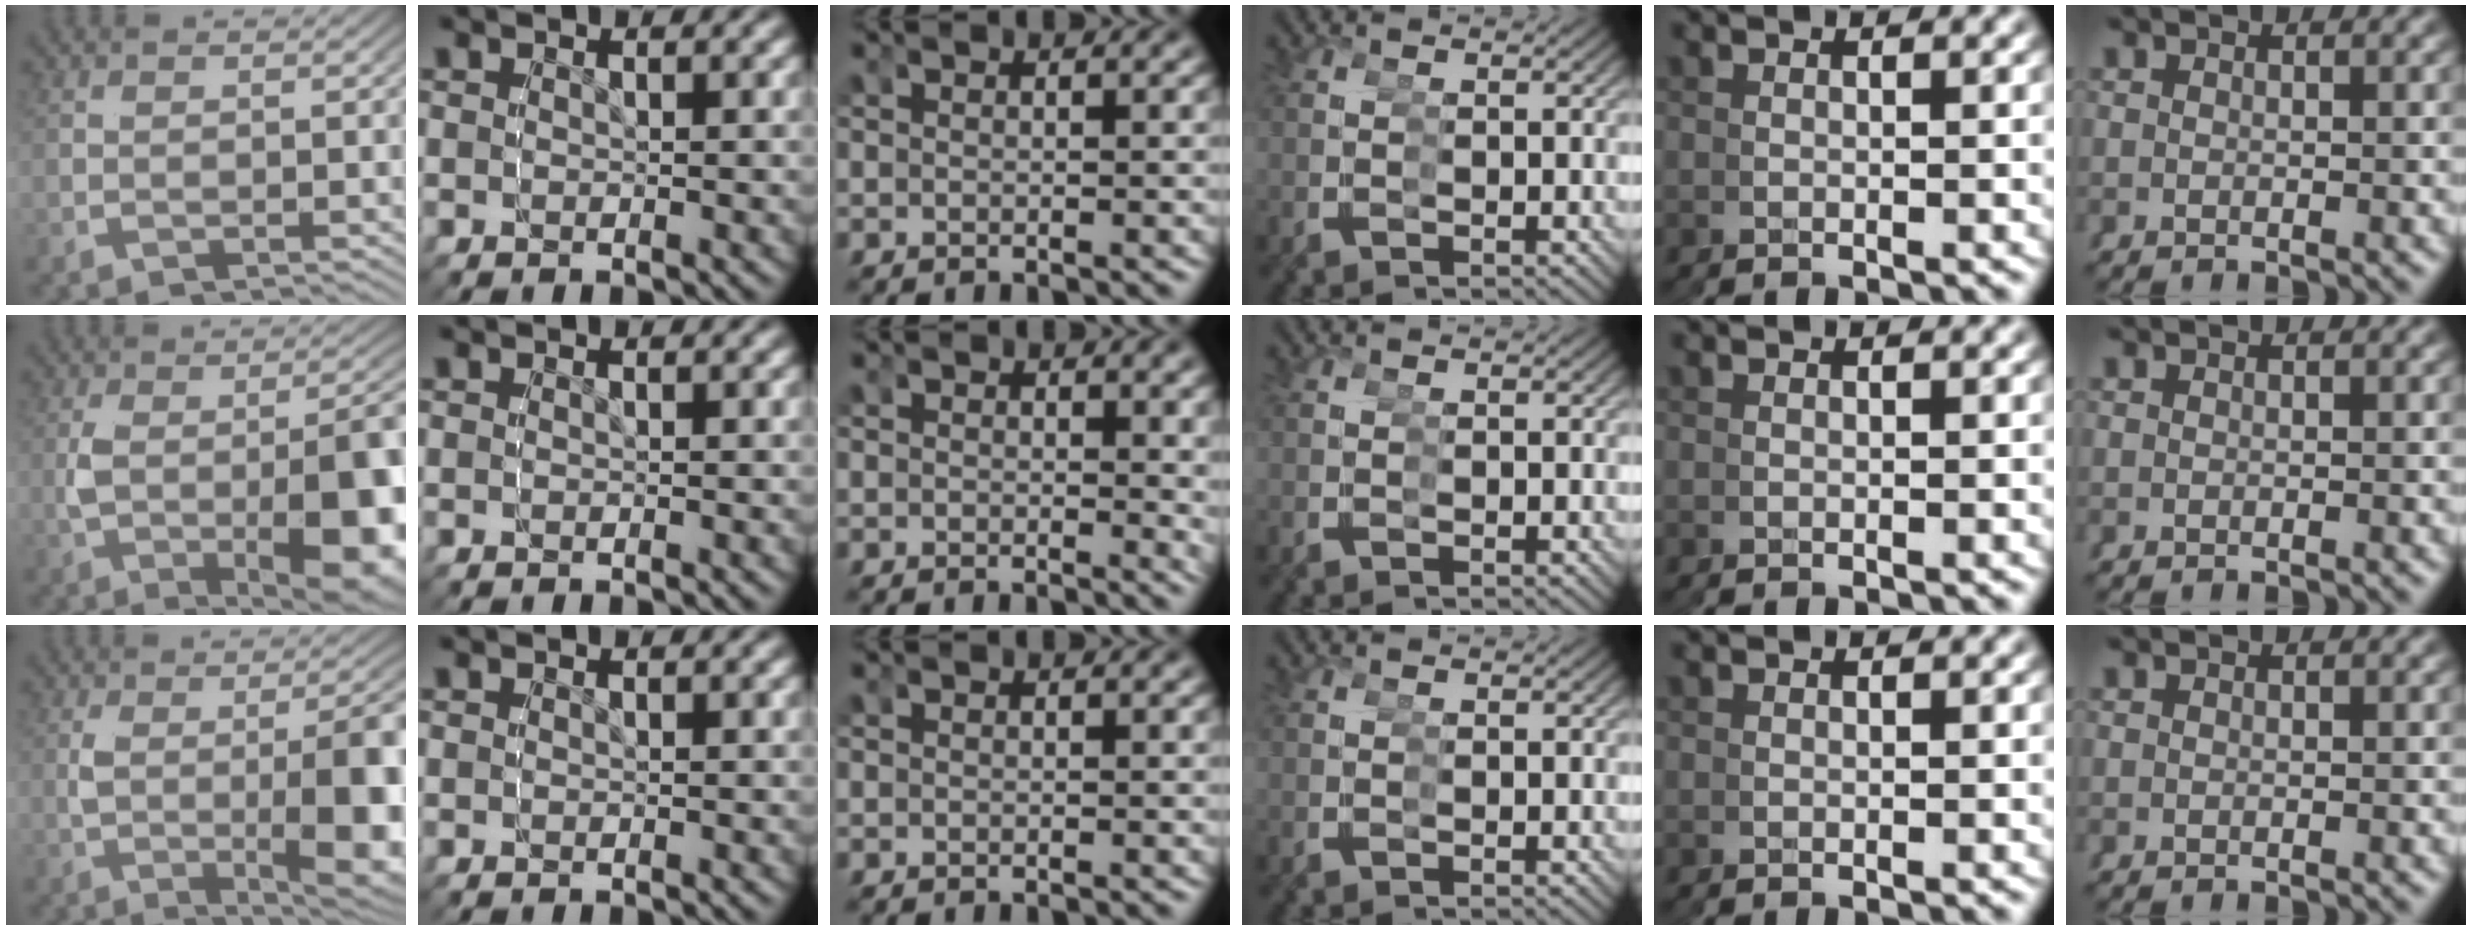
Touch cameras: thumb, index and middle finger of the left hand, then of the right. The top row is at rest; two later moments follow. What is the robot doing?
{"motion": "grasp_and_lifting", "object": "legos"}